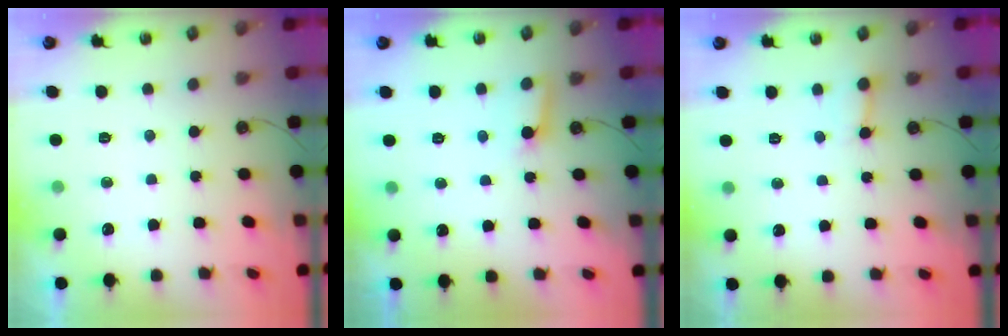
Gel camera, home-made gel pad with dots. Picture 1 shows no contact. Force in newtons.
{"total": 6.8, "press": 6.8, "slide": 0.5}
{"total": 5.0, "press": 5.0, "slide": 0.6}